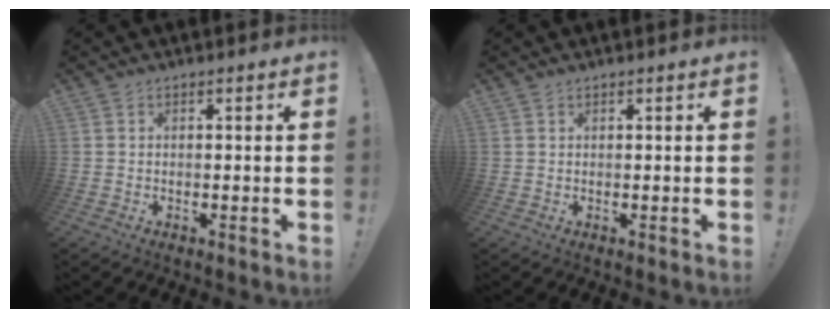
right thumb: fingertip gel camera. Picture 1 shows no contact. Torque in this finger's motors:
{"motor_torque": [0.07, 0.17, -0.02, 0.01, 0.04]}